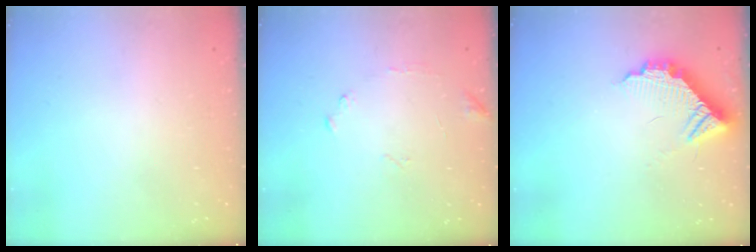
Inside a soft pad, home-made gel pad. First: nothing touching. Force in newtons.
{"total": 8.4, "press": 8.3, "slide": 0.5}
{"total": 10.3, "press": 10.3, "slide": 0.8}